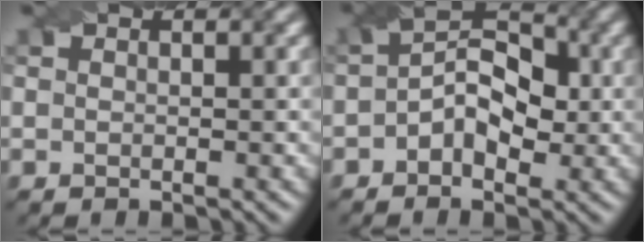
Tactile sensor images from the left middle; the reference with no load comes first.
{"total": 5.2, "force": [-0.5, 3.3, 4.0], "torque": [-0.057, 0.011, -0.015]}